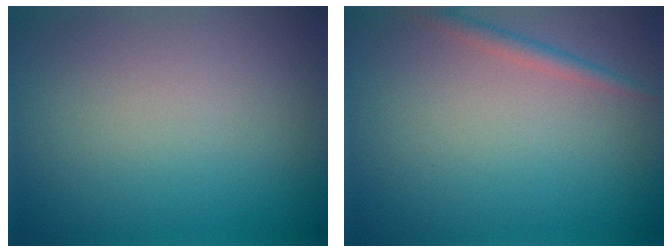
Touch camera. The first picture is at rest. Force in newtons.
{"total": 1.5, "press": 1.5, "slide": 0.0}